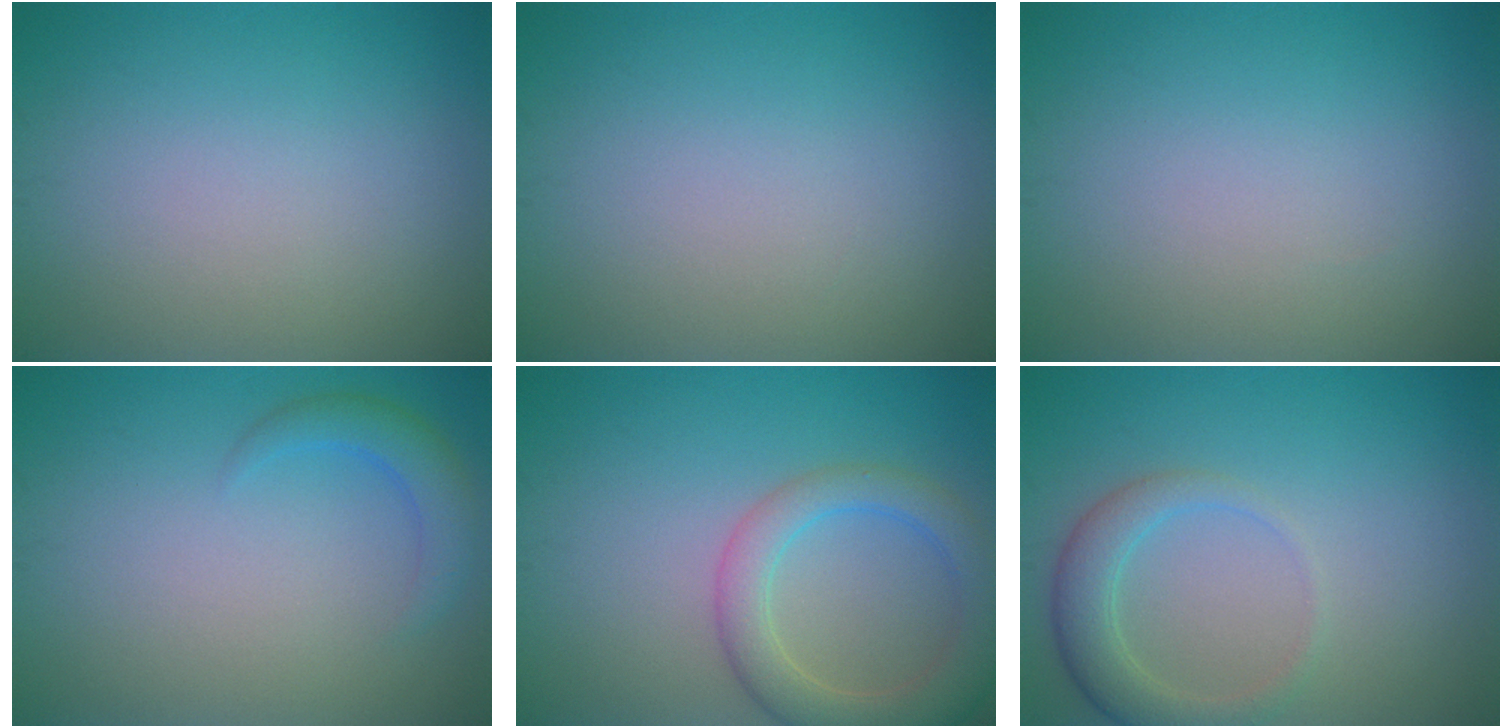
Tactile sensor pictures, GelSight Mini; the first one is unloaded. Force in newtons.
{"total": 0.0}
{"total": 0.0}
{"total": 2.4, "press": 2.4, "slide": 0.2}
{"total": 5.0, "press": 5.0, "slide": 0.3}
{"total": 3.2, "press": 3.2, "slide": 0.2}